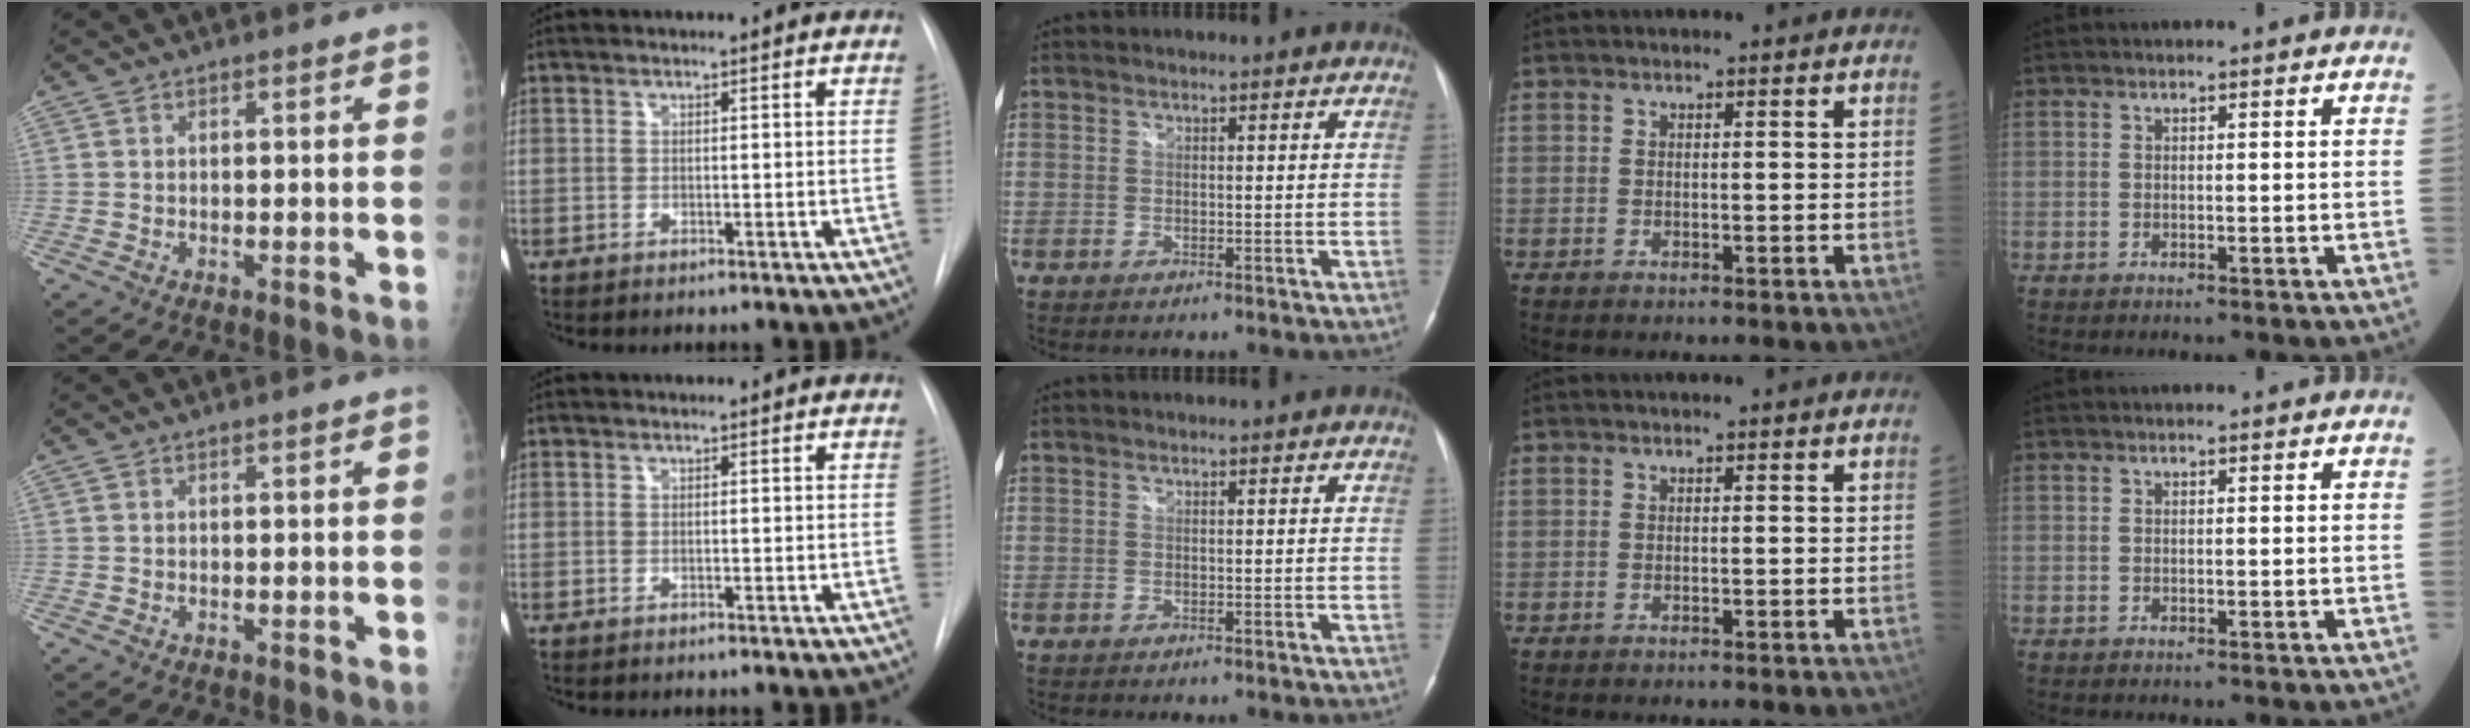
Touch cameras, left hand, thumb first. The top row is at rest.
{}